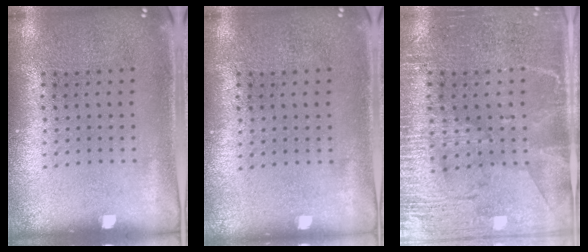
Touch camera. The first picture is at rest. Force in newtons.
{"total": 0.0}
{"total": 3.4, "press": 2.9, "slide": 1.6}